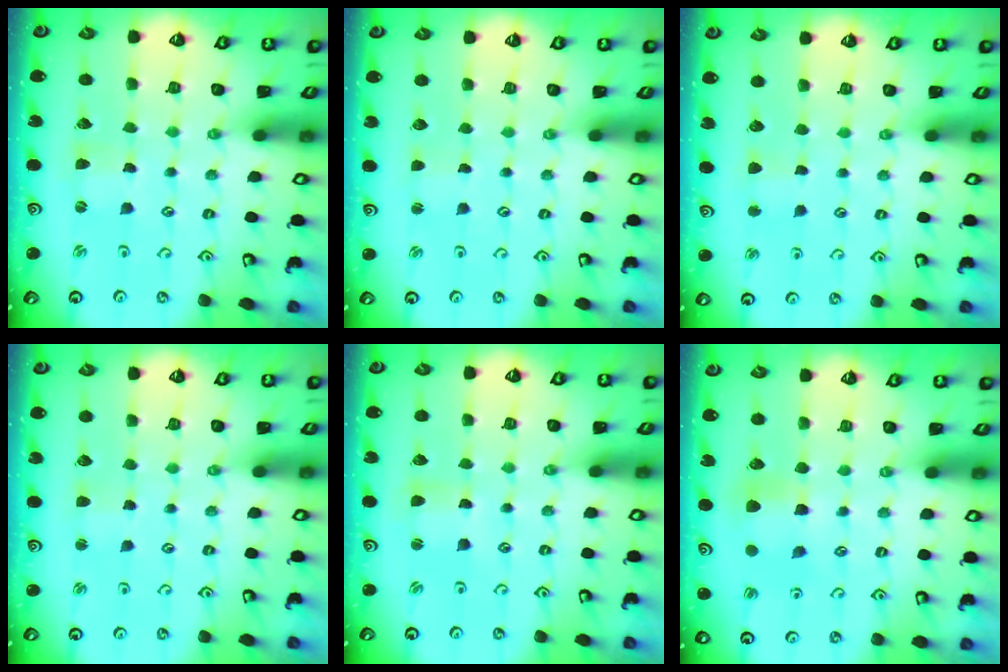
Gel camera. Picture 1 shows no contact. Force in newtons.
{"total": 0.9, "press": 0.9, "slide": 0.0}
{"total": 2.1, "press": 2.0, "slide": 0.4}
{"total": 2.7, "press": 2.7, "slide": 0.2}
{"total": 2.2, "press": 2.2, "slide": 0.3}
{"total": 6.4, "press": 6.3, "slide": 0.4}